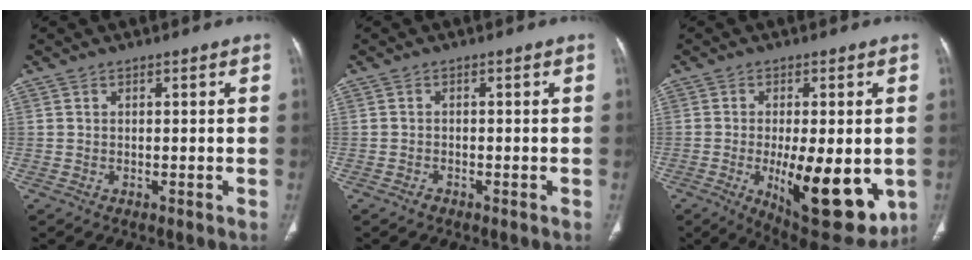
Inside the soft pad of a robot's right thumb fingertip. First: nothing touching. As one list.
[{"total": 1.0, "force": [-0.8, 0.6, 0.3], "torque": [-0.006, 0.001, -0.016]}, {"total": 18.5, "force": [-4.0, 7.2, 16.6], "torque": [-0.210, -0.027, -0.035]}]